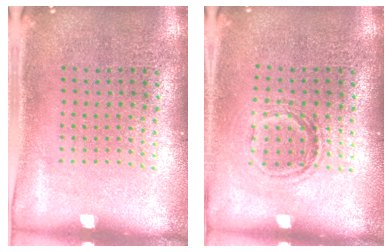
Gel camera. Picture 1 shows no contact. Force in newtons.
{"total": 1.2, "press": 1.1, "slide": 0.6}